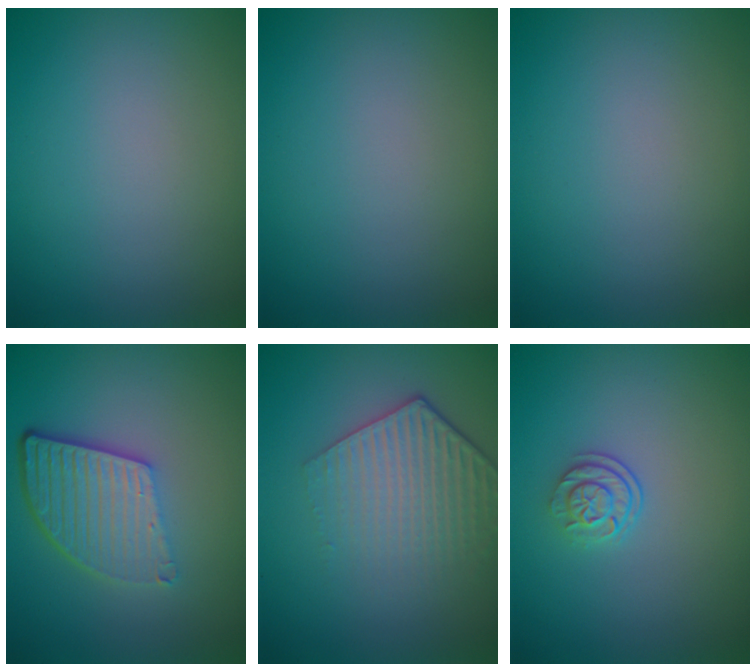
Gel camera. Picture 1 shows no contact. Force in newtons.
{"total": 0.0}
{"total": 0.0}
{"total": 5.5, "press": 4.0, "slide": 3.9}
{"total": 4.3, "press": 3.2, "slide": 2.9}
{"total": 2.2, "press": 1.7, "slide": 1.4}